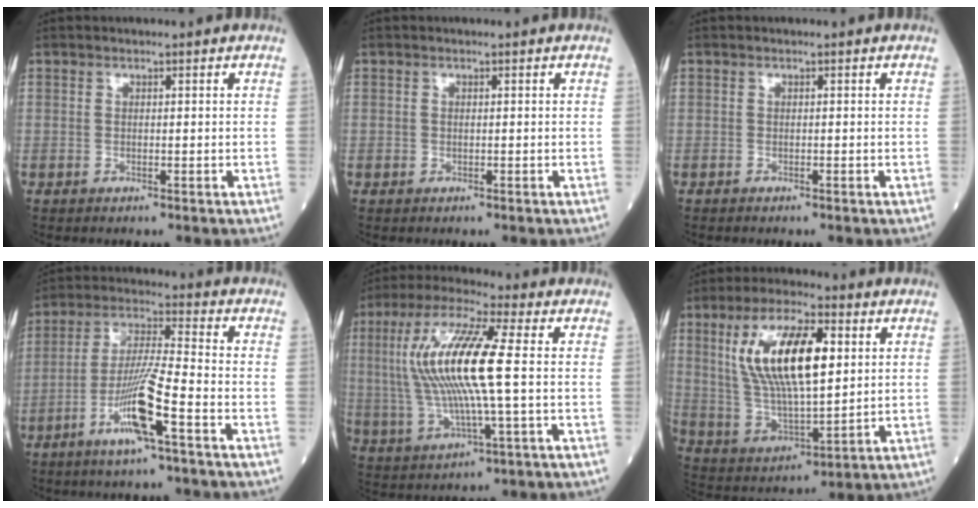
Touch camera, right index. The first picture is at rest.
{"total": 0.0}
{"total": 0.0}
{"total": 10.3, "force": [-4.7, -0.1, 9.2], "torque": [-0.181, -0.003, -0.090]}
{"total": 15.0, "force": [1.2, 1.6, 14.9], "torque": [-0.317, 0.012, 0.020]}
{"total": 15.9, "force": [4.5, 4.8, 14.5], "torque": [-0.291, 0.010, 0.087]}